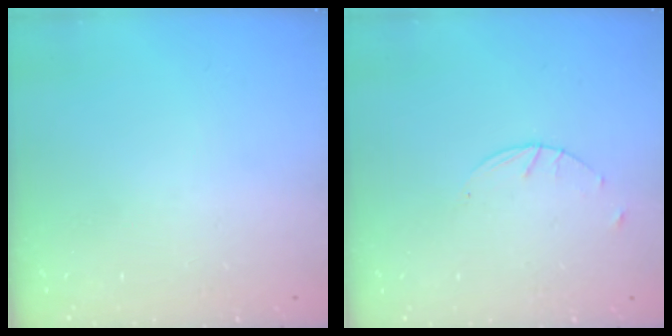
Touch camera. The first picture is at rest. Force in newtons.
{"total": 1.7, "press": 1.7, "slide": 0.3}